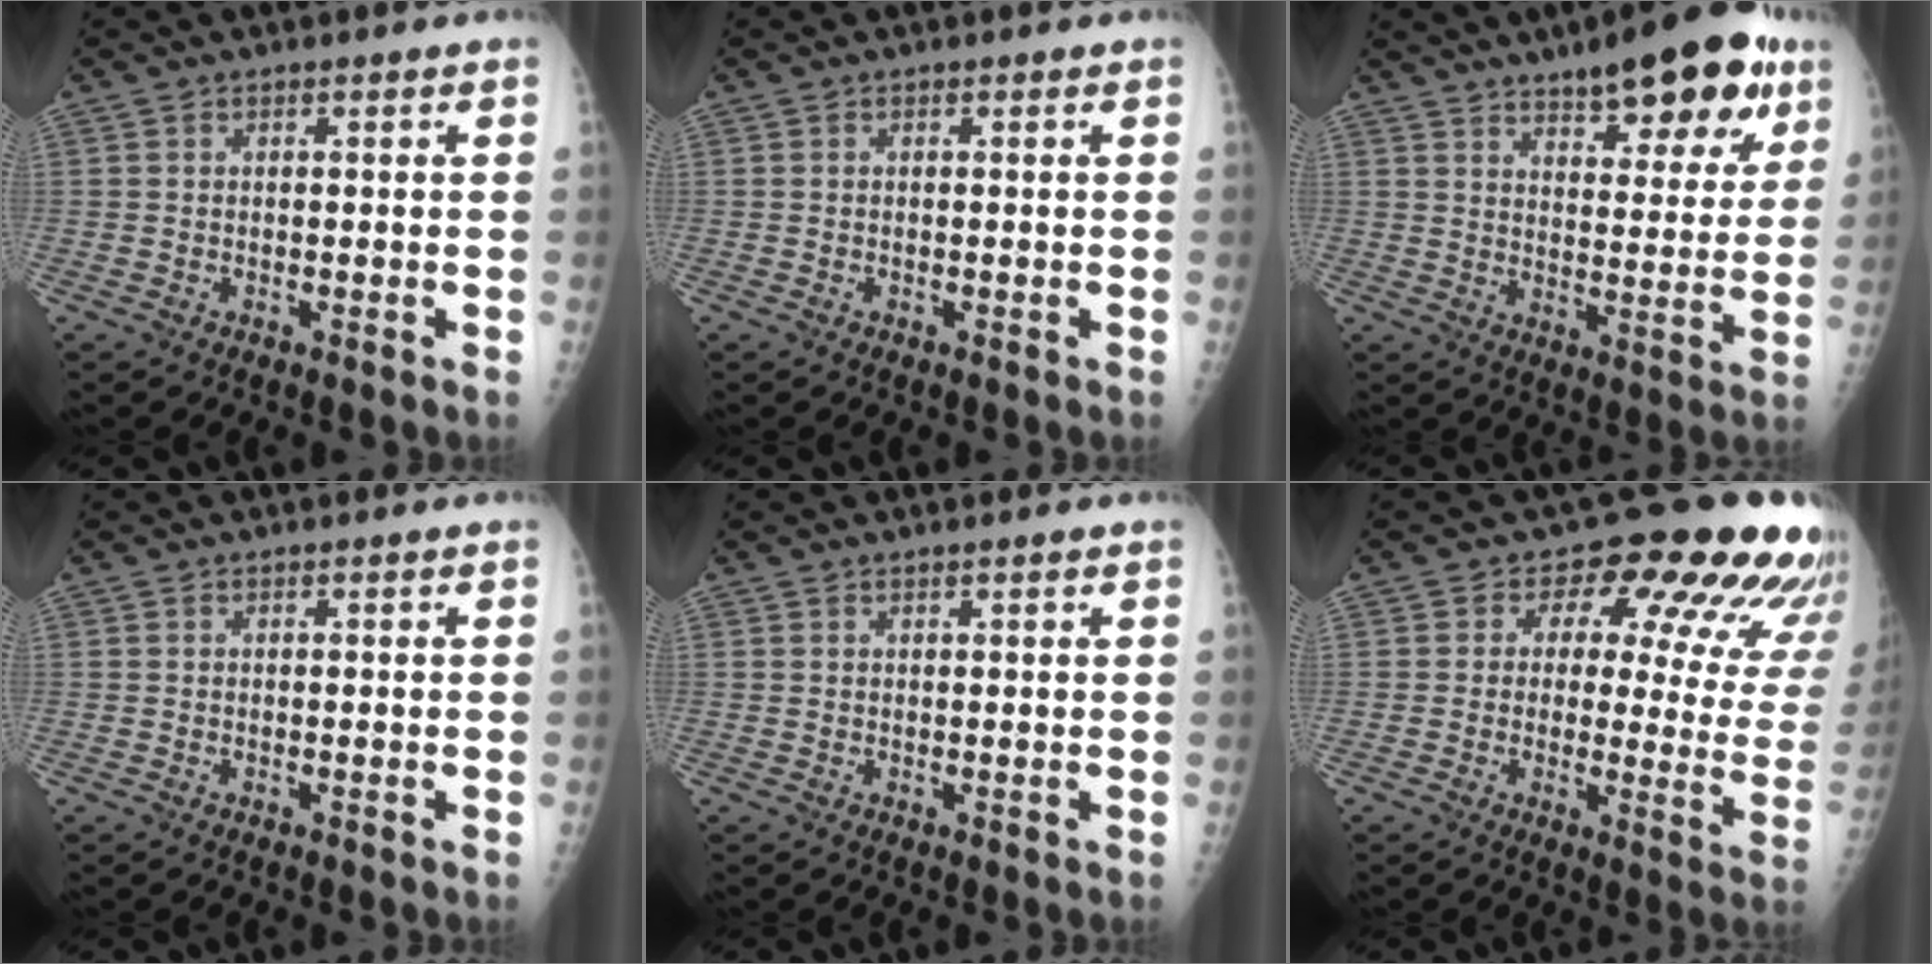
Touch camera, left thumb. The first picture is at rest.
{"total": 0.0}
{"total": 19.8, "force": [12.2, 7.0, 13.8], "torque": [-0.153, -0.033, 0.174]}
{"total": 0.0}
{"total": 0.8, "force": [0.6, 0.1, 0.5], "torque": [-0.006, -0.001, 0.010]}
{"total": 18.6, "force": [10.8, 9.0, 12.1], "torque": [-0.094, -0.040, 0.108]}